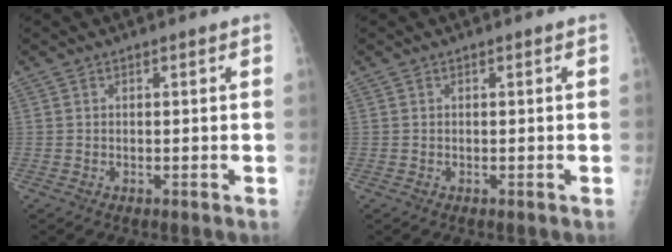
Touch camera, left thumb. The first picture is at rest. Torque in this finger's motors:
{"motor_torque": [0.11, -0.11, 0.02, 0.02, 0.00]}